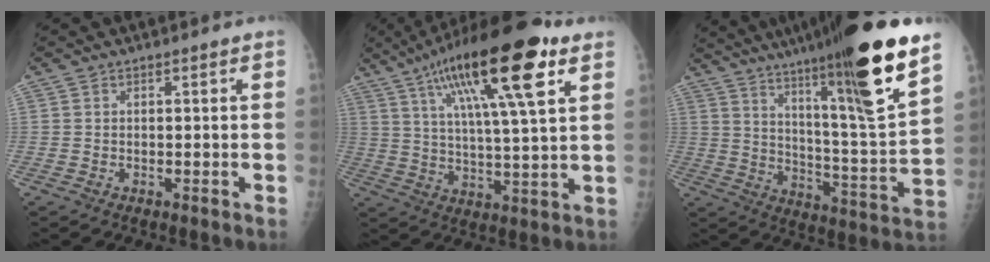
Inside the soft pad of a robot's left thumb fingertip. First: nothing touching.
{"total": 21.9, "force": [10.8, 4.7, 18.5], "torque": [-0.304, -0.010, 0.178]}
{"total": 25.5, "force": [16.4, 1.7, 19.4], "torque": [-0.287, -0.069, 0.261]}